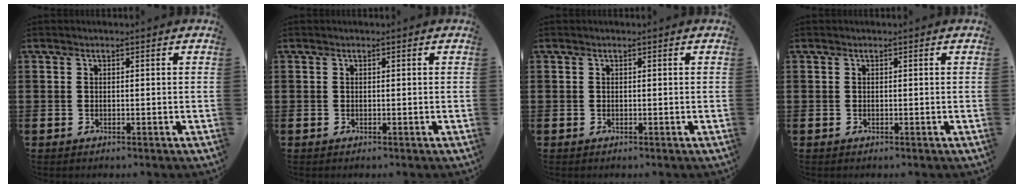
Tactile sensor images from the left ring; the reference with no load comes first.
{"total": 0.0}
{"total": 0.0}
{"total": 0.0}